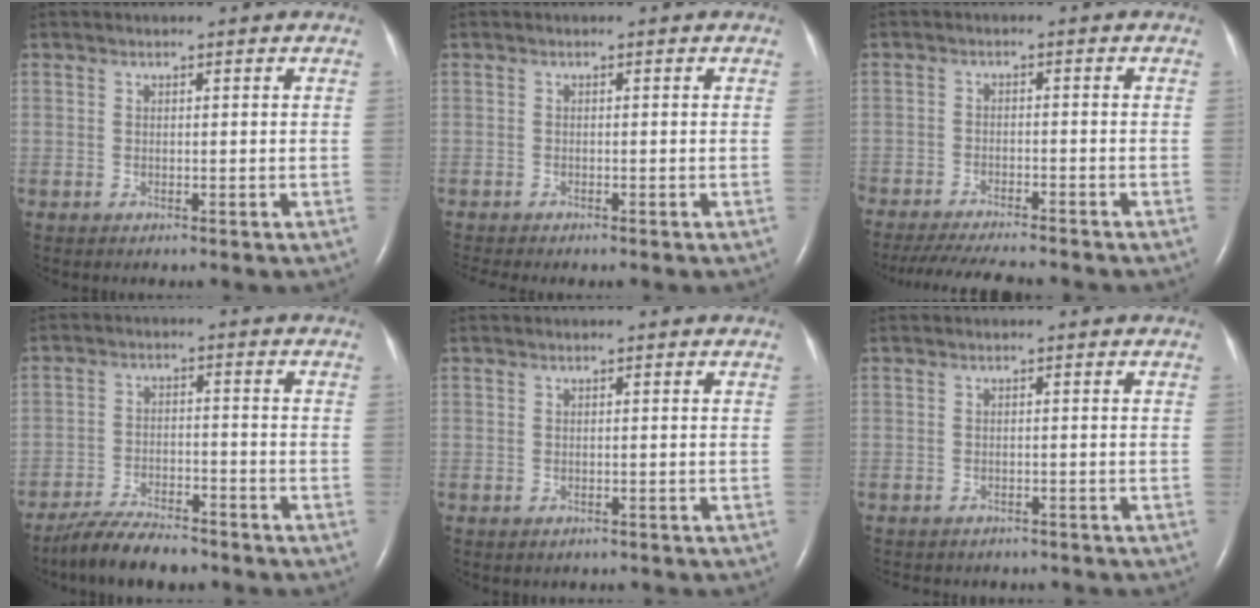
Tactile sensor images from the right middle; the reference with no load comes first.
{"total": 2.4, "force": [-2.2, 0.1, 1.1], "torque": [-0.015, -0.005, -0.031]}
{"total": 13.4, "force": [-11.9, 2.0, 6.0], "torque": [-0.103, -0.026, -0.173]}
{"total": 8.6, "force": [-7.5, 2.0, 3.7], "torque": [-0.069, -0.018, -0.130]}
{"total": 1.3, "force": [-1.1, 0.7, 0.2], "torque": [-0.006, 0.000, -0.012]}
{"total": 6.9, "force": [-6.1, 2.6, 1.7], "torque": [-0.023, 0.004, -0.067]}